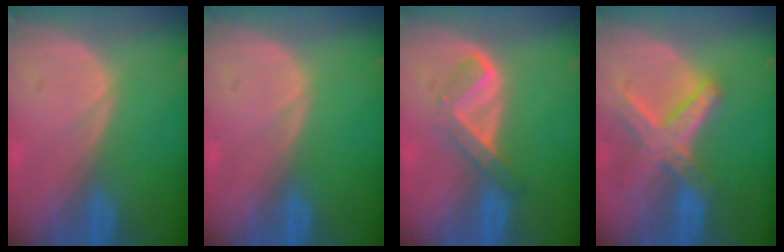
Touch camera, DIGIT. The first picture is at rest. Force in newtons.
{"total": 0.0}
{"total": 5.2, "press": 4.4, "slide": 2.9}
{"total": 8.2, "press": 7.1, "slide": 4.1}